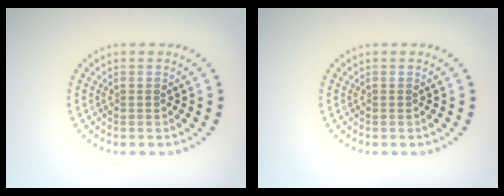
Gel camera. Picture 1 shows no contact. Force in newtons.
{"total": 0.0}